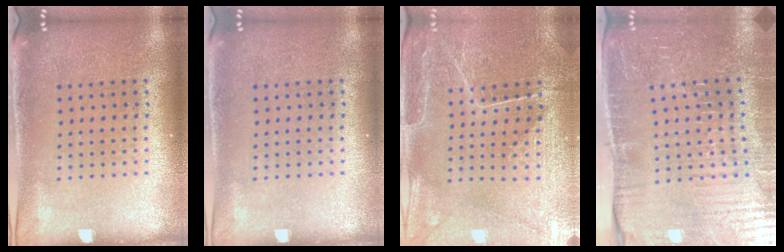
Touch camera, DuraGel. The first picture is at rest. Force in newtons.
{"total": 0.0}
{"total": 1.3, "press": 1.3, "slide": 0.3}
{"total": 4.6, "press": 4.6, "slide": 0.7}